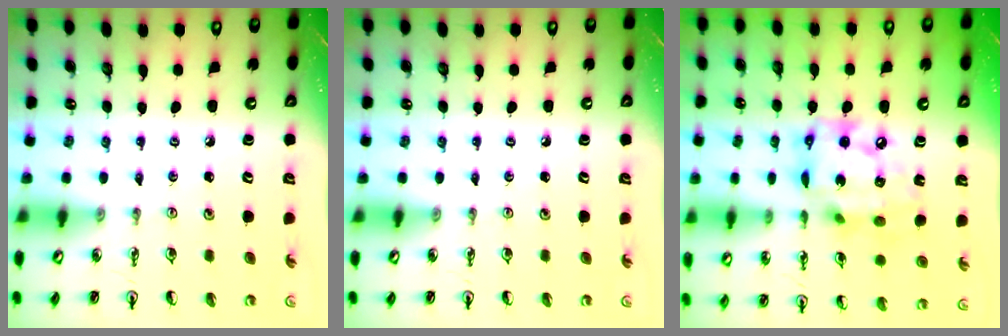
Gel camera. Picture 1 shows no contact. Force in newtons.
{"total": 0.0}
{"total": 16.5, "press": 16.4, "slide": 1.4}